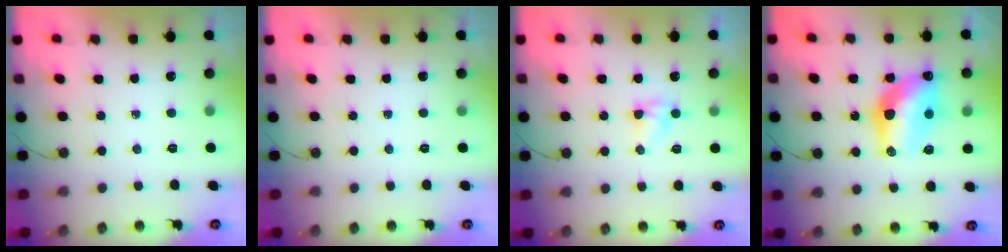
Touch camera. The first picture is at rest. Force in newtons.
{"total": 0.0}
{"total": 2.8, "press": 2.8, "slide": 0.2}
{"total": 14.0, "press": 14.0, "slide": 1.2}